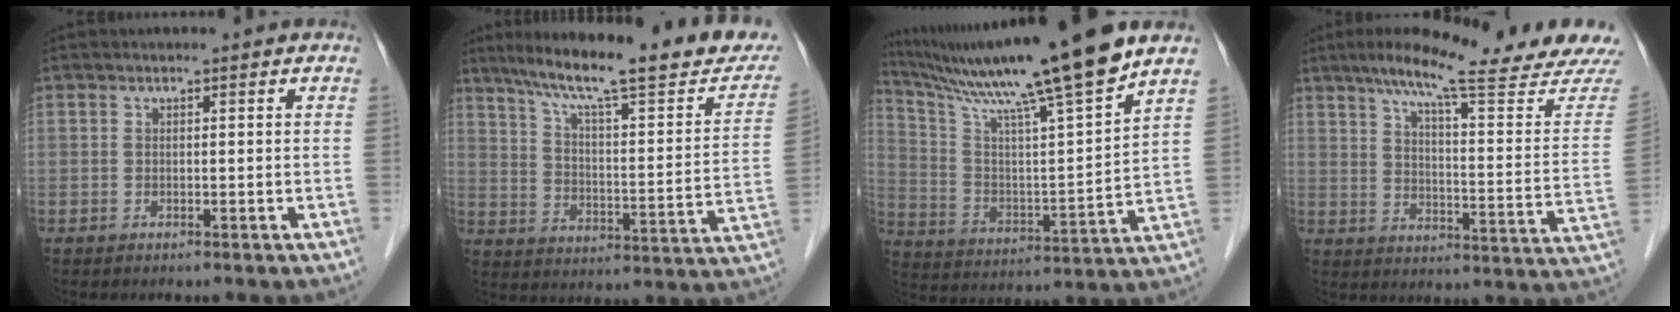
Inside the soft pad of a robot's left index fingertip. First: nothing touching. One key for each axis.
{"total": 24.4, "fx": 19.4, "fy": 3.3, "fz": 14.5, "tx": -0.219, "ty": -0.008, "tz": 0.263}
{"total": 20.0, "fx": 16.1, "fy": -1.5, "fz": 11.8, "tx": -0.208, "ty": -0.012, "tz": 0.267}
{"total": 20.9, "fx": 17.9, "fy": -0.6, "fz": 10.9, "tx": -0.155, "ty": -0.054, "tz": 0.230}